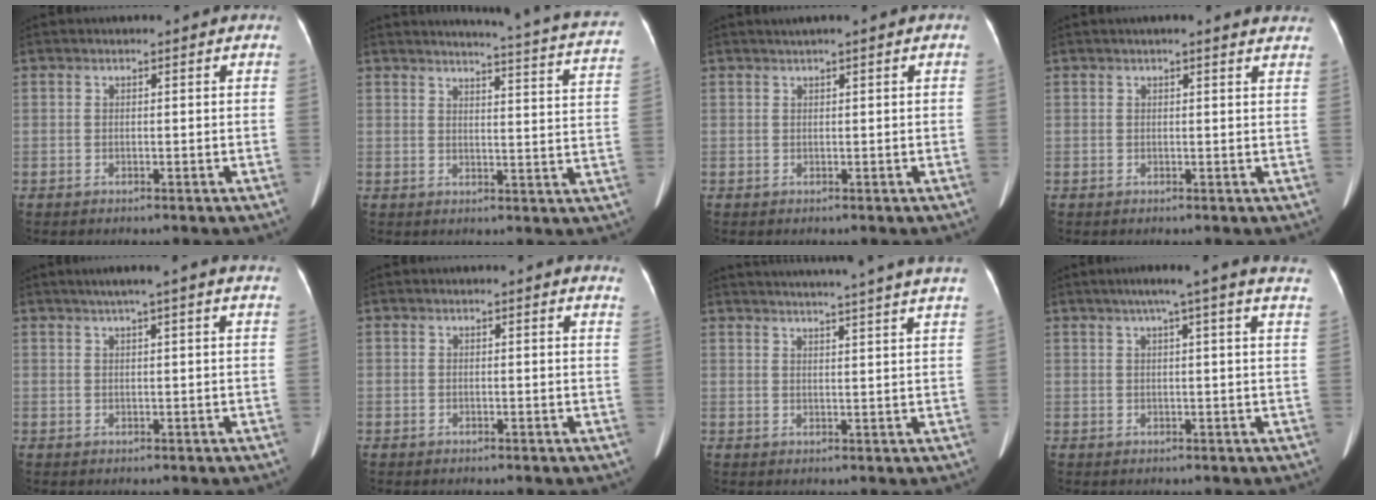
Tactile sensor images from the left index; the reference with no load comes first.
{"total": 18.7, "force": [17.7, -0.1, 6.1], "torque": [-0.077, -0.087, 0.183]}
{"total": 0.8, "force": [0.6, 0.1, 0.6], "torque": [-0.009, 0.017, 0.013]}
{"total": 5.1, "force": [4.6, 1.0, 1.9], "torque": [-0.015, 0.013, 0.033]}
{"total": 6.4, "force": [5.1, -0.8, 3.8], "torque": [-0.051, 0.025, 0.062]}
{"total": 2.7, "force": [2.5, 0.6, 0.6], "torque": [-0.012, -0.009, 0.004]}
{"total": 20.0, "force": [18.3, -1.5, 7.9], "torque": [-0.126, -0.025, 0.225]}
{"total": 13.3, "force": [10.6, -0.6, 8.0], "torque": [-0.117, 0.023, 0.118]}